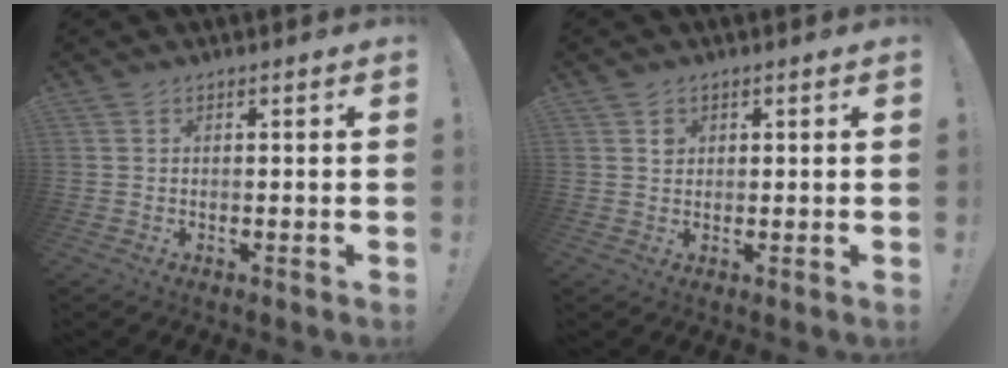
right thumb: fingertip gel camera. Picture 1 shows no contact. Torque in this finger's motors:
{"motor_torque": [0.05, 0.28, 0.29, -0.07, -0.03]}